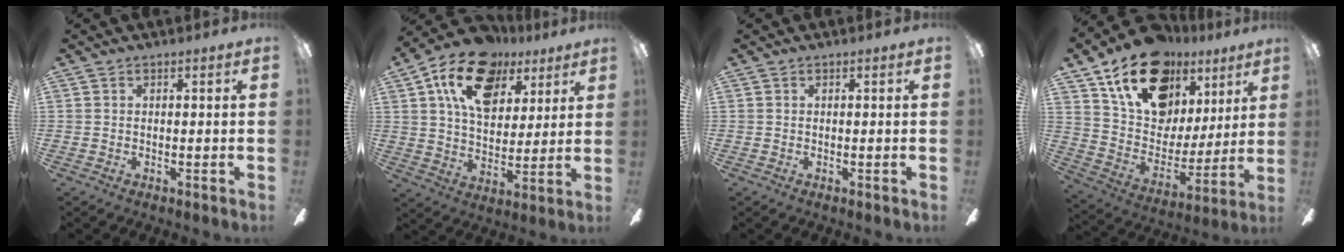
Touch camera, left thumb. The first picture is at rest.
{"total": 17.8, "force": [9.7, 11.1, 9.9], "torque": [-0.173, -0.027, 0.178]}
{"total": 0.0}
{"total": 21.5, "force": [14.5, 12.7, 9.4], "torque": [-0.168, -0.081, 0.270]}